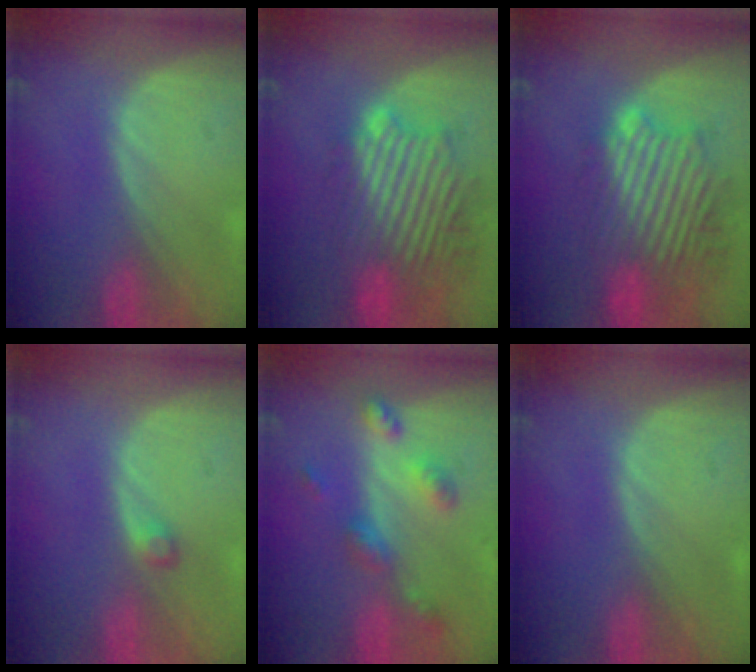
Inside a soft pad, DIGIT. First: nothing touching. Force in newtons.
{"total": 11.1, "press": 10.3, "slide": 4.0}
{"total": 11.1, "press": 10.3, "slide": 4.0}
{"total": 1.5, "press": 1.4, "slide": 0.2}
{"total": 6.2, "press": 5.5, "slide": 3.0}
{"total": 0.0}